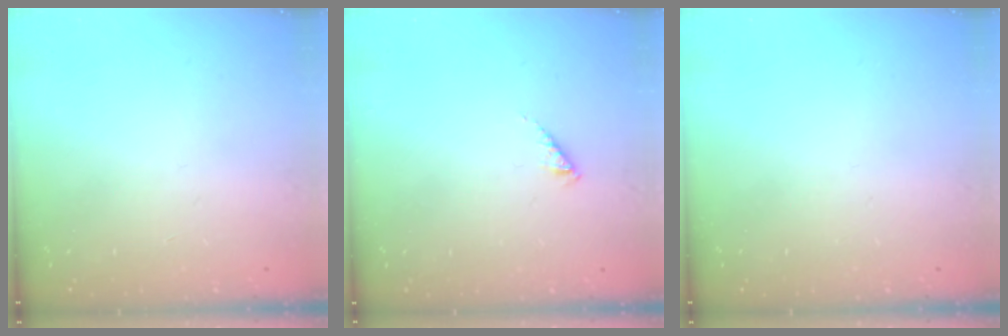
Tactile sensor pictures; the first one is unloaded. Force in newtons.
{"total": 2.3, "press": 2.3, "slide": 0.3}
{"total": 0.0}